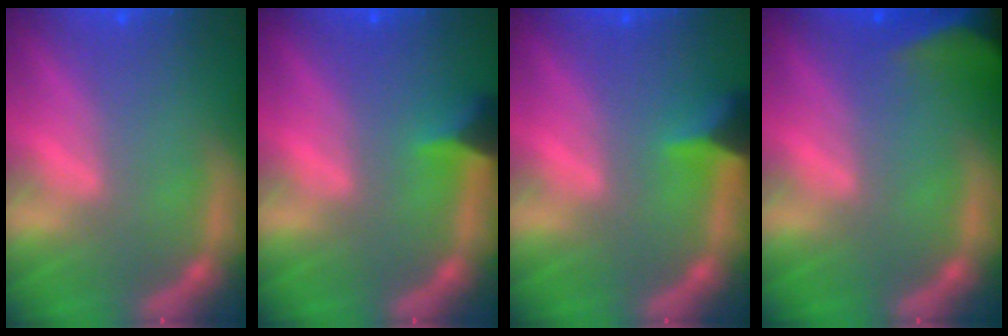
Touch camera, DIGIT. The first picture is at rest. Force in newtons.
{"total": 2.4}
{"total": 2.9}
{"total": 8.9}